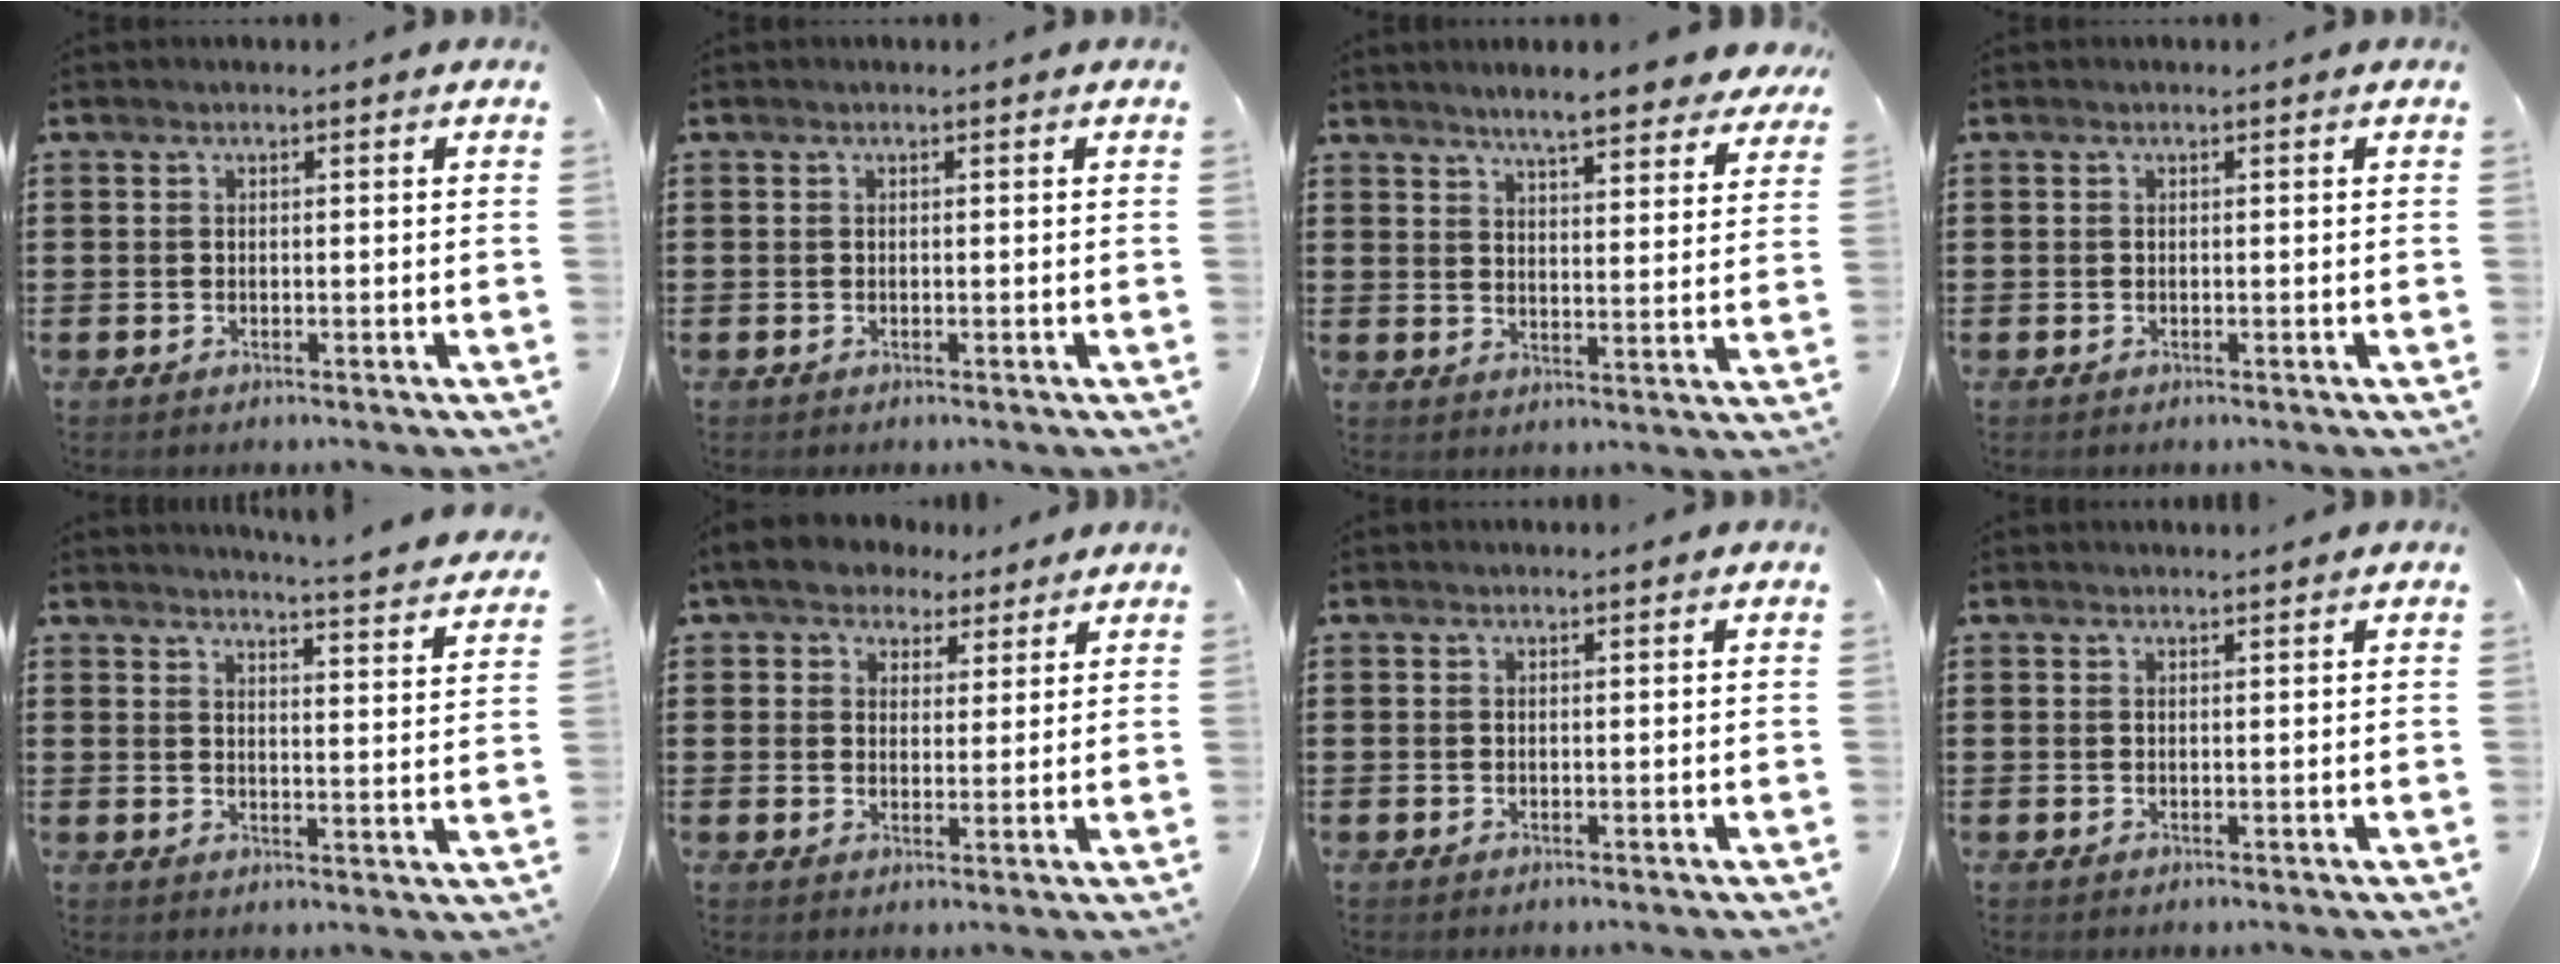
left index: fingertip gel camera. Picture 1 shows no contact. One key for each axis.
{"total": 0.0}
{"total": 5.9, "fx": 5.5, "fy": 0.0, "fz": 2.1, "tx": -0.055, "ty": -0.026, "tz": 0.095}
{"total": 0.0}
{"total": 4.3, "fx": 4.1, "fy": -0.7, "fz": 0.8, "tx": -0.017, "ty": -0.040, "tz": 0.065}
{"total": 5.1, "fx": 4.0, "fy": 2.9, "fz": 1.3, "tx": -0.049, "ty": 0.003, "tz": 0.073}
{"total": 0.0}
{"total": 0.7, "fx": 0.7, "fy": 0.0, "fz": 0.0, "tx": -0.003, "ty": -0.001, "tz": 0.015}